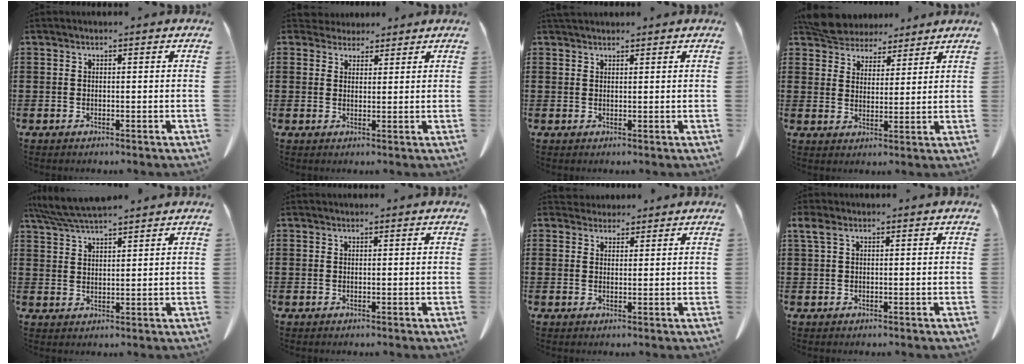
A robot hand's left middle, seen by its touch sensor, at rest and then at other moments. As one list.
[{"total": 2.6, "force": [2.3, 1.1, 0.1], "torque": [-0.002, -0.002, 0.044]}, {"total": 1.2, "force": [1.2, 0.3, 0.2], "torque": [-0.008, -0.001, 0.024]}, {"total": 6.0, "force": [5.7, 1.8, 0.5], "torque": [-0.037, -0.021, 0.108]}, {"total": 5.3, "force": [4.7, 0.6, 2.4], "torque": [-0.061, -0.012, 0.089]}, {"total": 0.0}, {"total": 2.2, "force": [2.1, 0.9, 0.1], "torque": [0.000, -0.002, 0.039]}, {"total": 2.0, "force": [0.7, 0.9, 1.7], "torque": [-0.045, 0.003, 0.009]}]